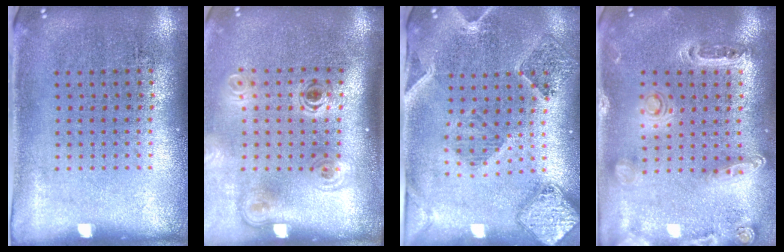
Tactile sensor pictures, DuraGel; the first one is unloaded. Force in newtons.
{"total": 2.0, "press": 1.4, "slide": 1.5}
{"total": 1.6, "press": 1.5, "slide": 0.4}
{"total": 1.4, "press": 1.3, "slide": 0.3}